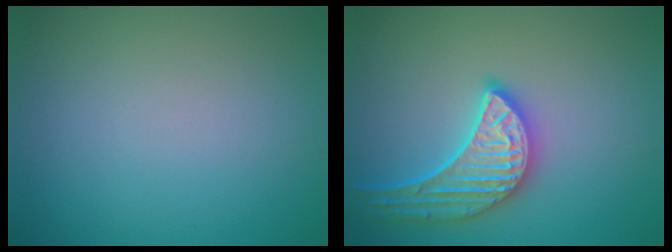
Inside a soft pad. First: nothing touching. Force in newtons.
{"total": 4.5, "press": 4.2, "slide": 1.5}